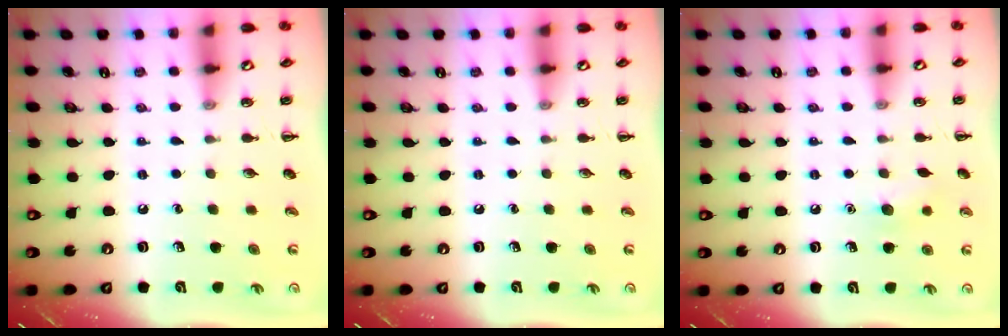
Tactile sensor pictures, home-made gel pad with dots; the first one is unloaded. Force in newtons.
{"total": 0.0}
{"total": 6.7, "press": 6.5, "slide": 1.7}